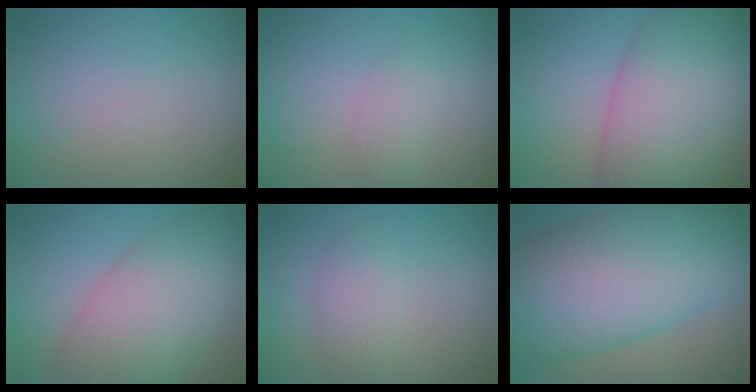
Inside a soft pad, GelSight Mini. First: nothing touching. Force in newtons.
{"total": 1.6, "press": 1.6, "slide": 0.1}
{"total": 10.7, "press": 10.7, "slide": 0.6}
{"total": 8.0, "press": 8.0, "slide": 0.5}
{"total": 1.9, "press": 1.9, "slide": 0.1}
{"total": 13.9, "press": 13.9, "slide": 0.2}